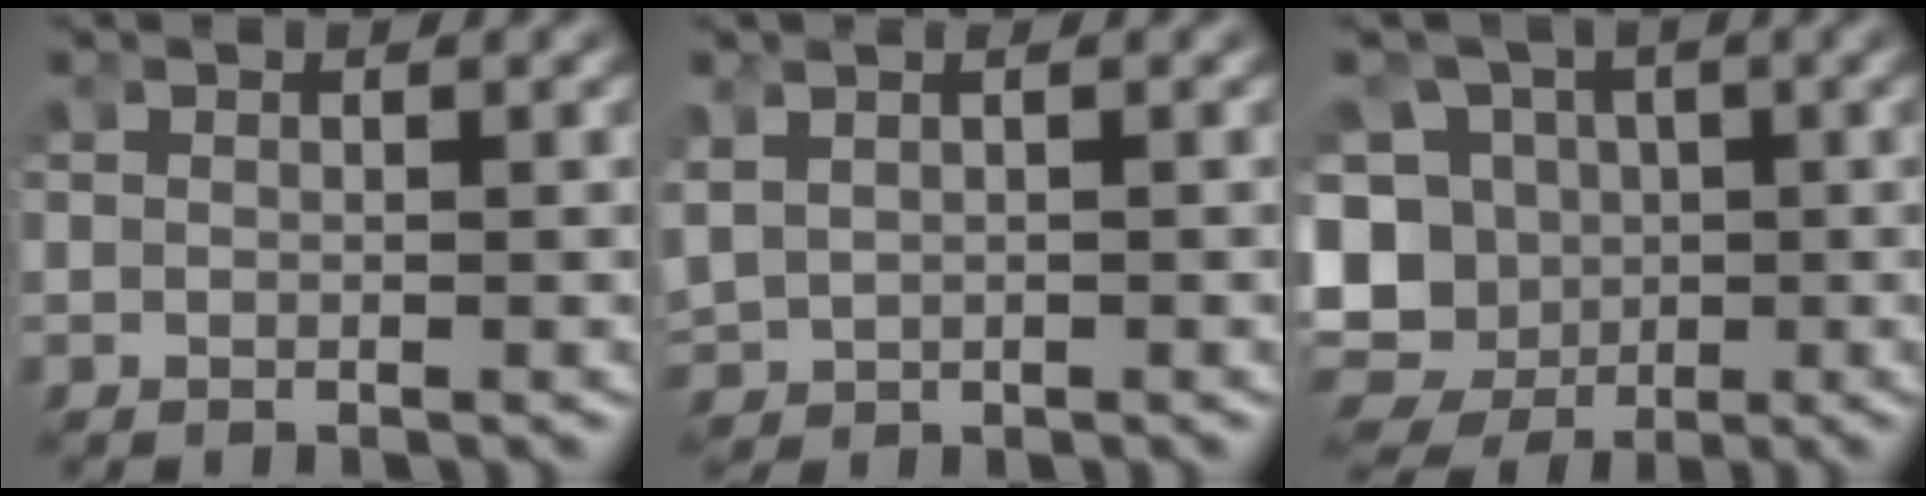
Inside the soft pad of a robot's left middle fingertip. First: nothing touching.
{"total": 2.3, "force": [0.3, 2.0, 1.1], "torque": [-0.044, -0.003, 0.014]}
{"total": 14.7, "force": [-2.4, 13.4, 5.7], "torque": [-0.140, -0.049, -0.039]}